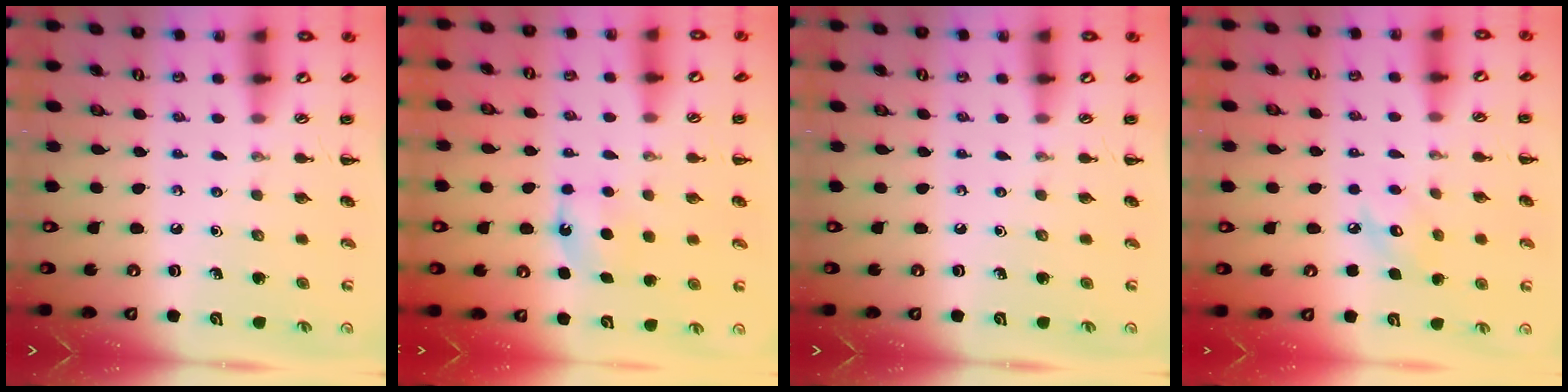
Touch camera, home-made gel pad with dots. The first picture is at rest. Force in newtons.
{"total": 5.6, "press": 5.5, "slide": 1.4}
{"total": 0.0}
{"total": 6.1, "press": 6.0, "slide": 0.9}